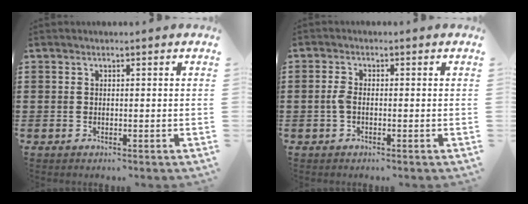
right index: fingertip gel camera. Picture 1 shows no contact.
{"total": 2.3, "force": [-0.5, 1.1, 1.9], "torque": [-0.053, -0.004, -0.014]}